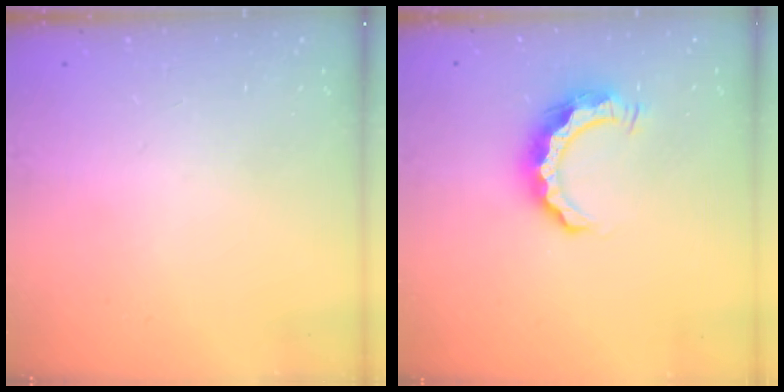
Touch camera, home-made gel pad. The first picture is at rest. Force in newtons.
{"total": 8.4, "press": 8.3, "slide": 0.6}